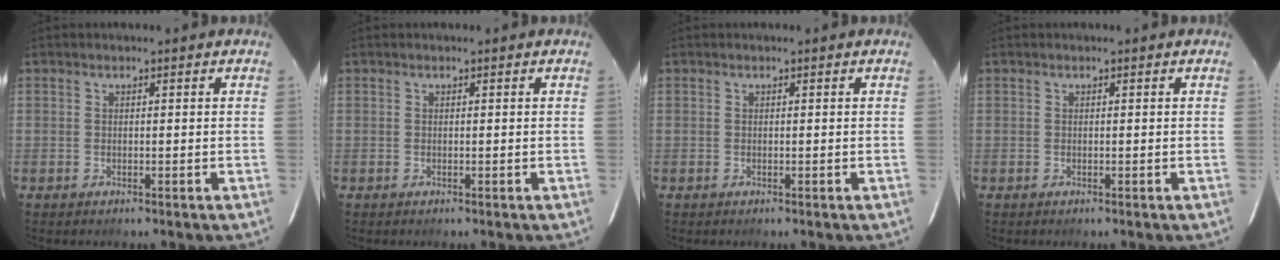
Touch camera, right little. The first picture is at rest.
{"total": 0.0}
{"total": 0.0}
{"total": 0.0}